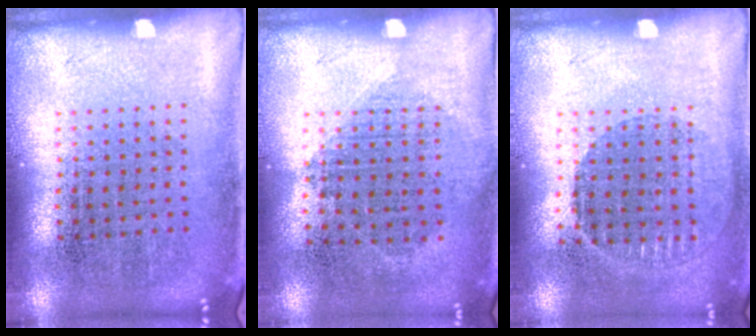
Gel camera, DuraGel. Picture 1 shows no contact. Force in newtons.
{"total": 1.0, "press": 0.9, "slide": 0.4}
{"total": 0.9, "press": 0.8, "slide": 0.3}